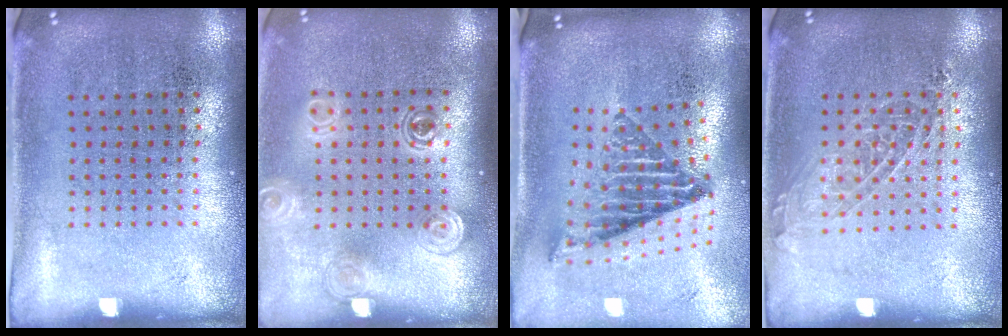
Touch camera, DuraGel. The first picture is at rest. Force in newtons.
{"total": 1.4, "press": 1.2, "slide": 0.8}
{"total": 1.9, "press": 1.4, "slide": 1.2}
{"total": 1.3, "press": 1.1, "slide": 0.5}